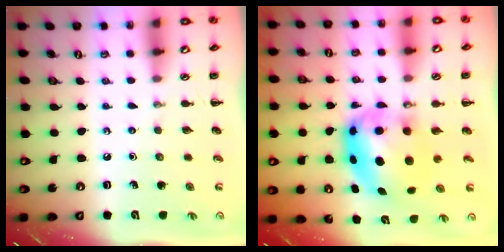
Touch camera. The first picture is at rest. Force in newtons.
{"total": 7.5, "press": 7.3, "slide": 1.7}